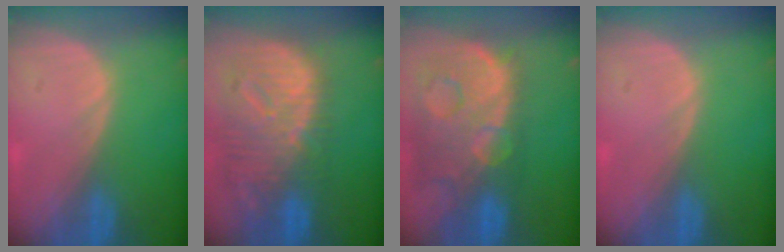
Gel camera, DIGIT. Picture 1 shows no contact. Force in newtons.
{"total": 12.5, "press": 10.8, "slide": 6.3}
{"total": 14.1, "press": 11.5, "slide": 8.2}
{"total": 0.0}